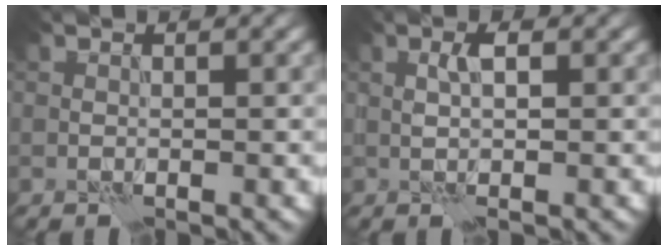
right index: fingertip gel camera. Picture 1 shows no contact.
{"total": 1.9, "force": [0.3, 0.4, 1.8], "torque": [-0.036, 0.006, 0.004]}